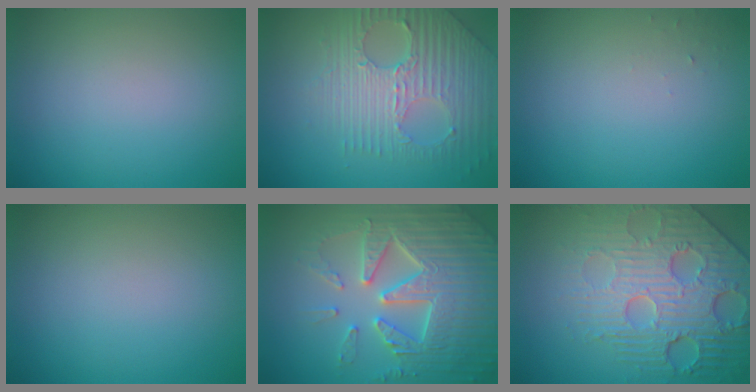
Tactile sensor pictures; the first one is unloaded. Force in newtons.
{"total": 7.6, "press": 5.1, "slide": 5.6}
{"total": 0.6, "press": 0.6, "slide": 0.1}
{"total": 0.0}
{"total": 7.7, "press": 7.5, "slide": 1.5}
{"total": 7.7, "press": 5.9, "slide": 4.9}